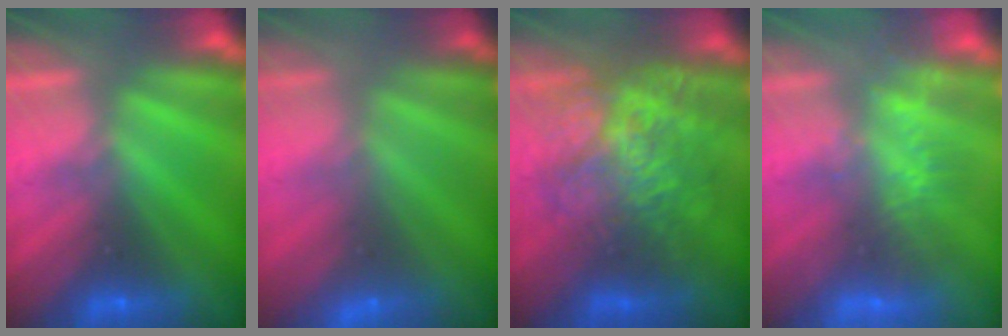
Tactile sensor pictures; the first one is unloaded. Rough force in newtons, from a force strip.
{"total": 3.1}
{"total": 8.1}
{"total": 3.1}